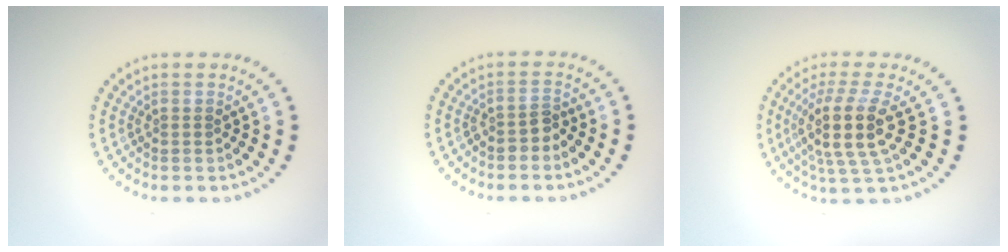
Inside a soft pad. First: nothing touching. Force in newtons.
{"total": 1.3, "press": 1.0, "slide": 0.8}
{"total": 4.7, "press": 3.8, "slide": 2.8}